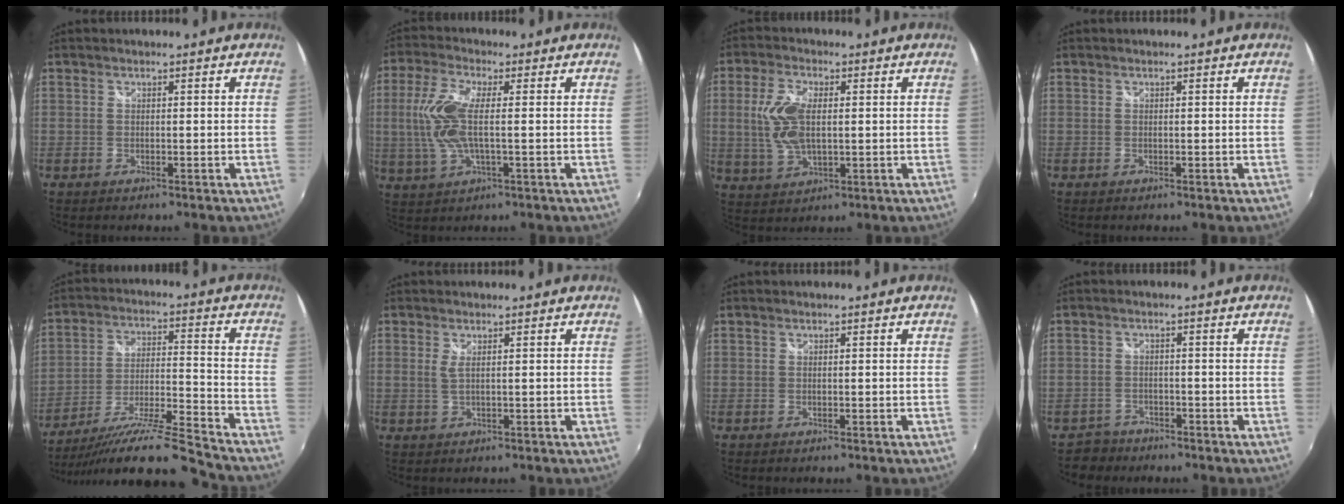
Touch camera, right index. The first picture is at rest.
{"total": 10.0, "force": [0.0, 3.2, 9.4], "torque": [-0.209, 0.002, 0.001]}
{"total": 9.3, "force": [0.7, 4.5, 8.1], "torque": [-0.169, 0.002, 0.019]}
{"total": 0.0}
{"total": 17.7, "force": [-15.6, -1.0, 8.3], "torque": [-0.152, -0.036, -0.264]}
{"total": 1.6, "force": [0.4, 0.0, 1.5], "torque": [-0.027, -0.002, 0.007]}
{"total": 0.0}
{"total": 3.5, "force": [-2.8, 2.2, -0.4], "torque": [-0.006, 0.010, -0.051]}